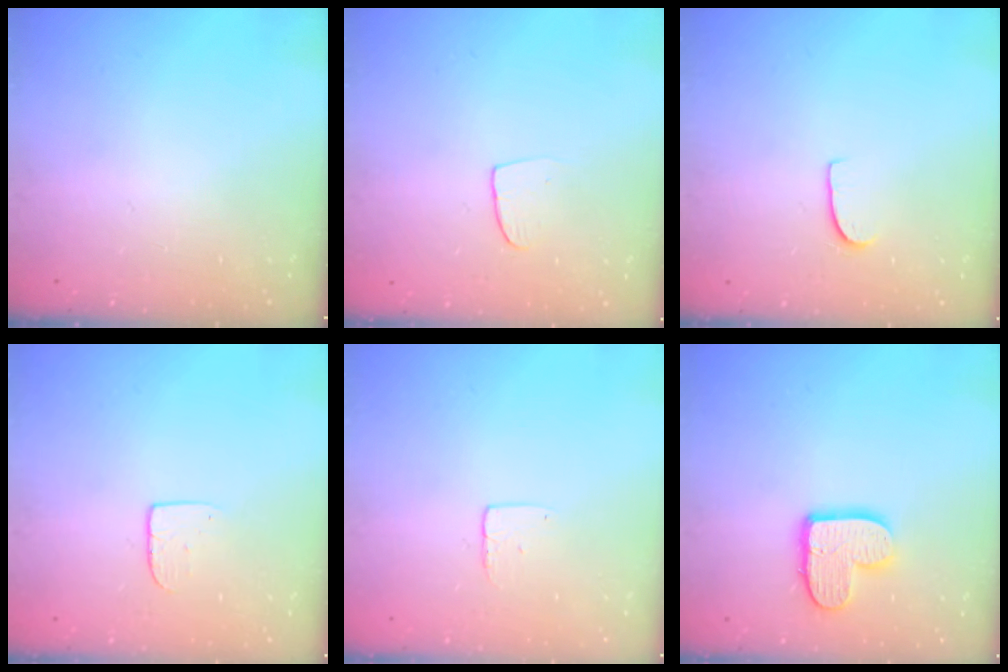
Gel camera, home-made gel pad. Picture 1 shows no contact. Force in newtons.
{"total": 5.8, "press": 5.7, "slide": 0.4}
{"total": 5.1, "press": 5.1, "slide": 0.4}
{"total": 5.0, "press": 5.0, "slide": 0.4}
{"total": 3.6, "press": 3.6, "slide": 0.3}
{"total": 11.3, "press": 11.3, "slide": 0.7}